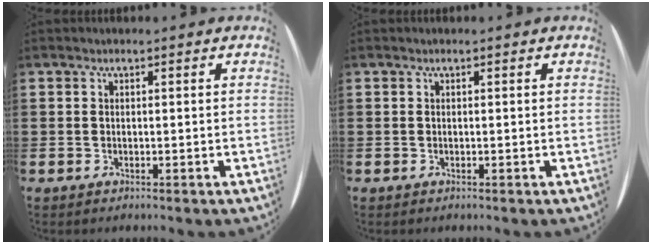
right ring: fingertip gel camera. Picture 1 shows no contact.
{"total": 0.0}